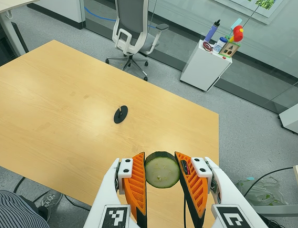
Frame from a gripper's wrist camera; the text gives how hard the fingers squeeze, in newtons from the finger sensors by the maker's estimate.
{"total": 9.3, "left": 8.8, "right": 9.8}